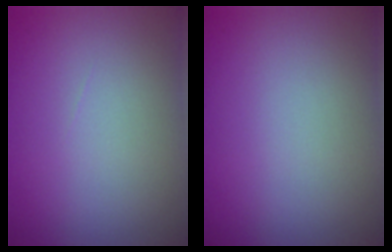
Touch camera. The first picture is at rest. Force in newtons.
{"total": 0.0}